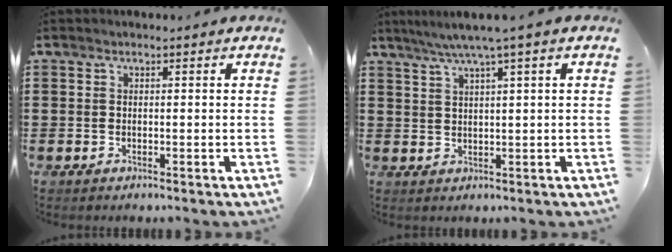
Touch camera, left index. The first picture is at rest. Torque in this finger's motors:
{"motor_torque": [1.04, -1.10, 0.45, 0.14]}